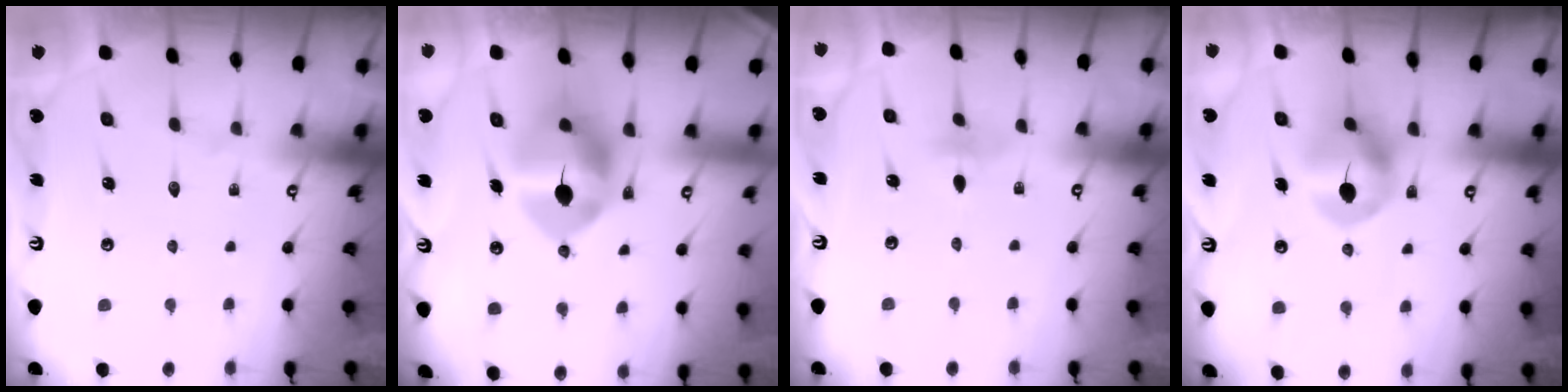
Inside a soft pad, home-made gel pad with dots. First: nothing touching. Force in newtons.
{"total": 11.1, "press": 10.9, "slide": 1.8}
{"total": 2.8, "press": 2.7, "slide": 0.9}
{"total": 7.8, "press": 7.8, "slide": 0.1}